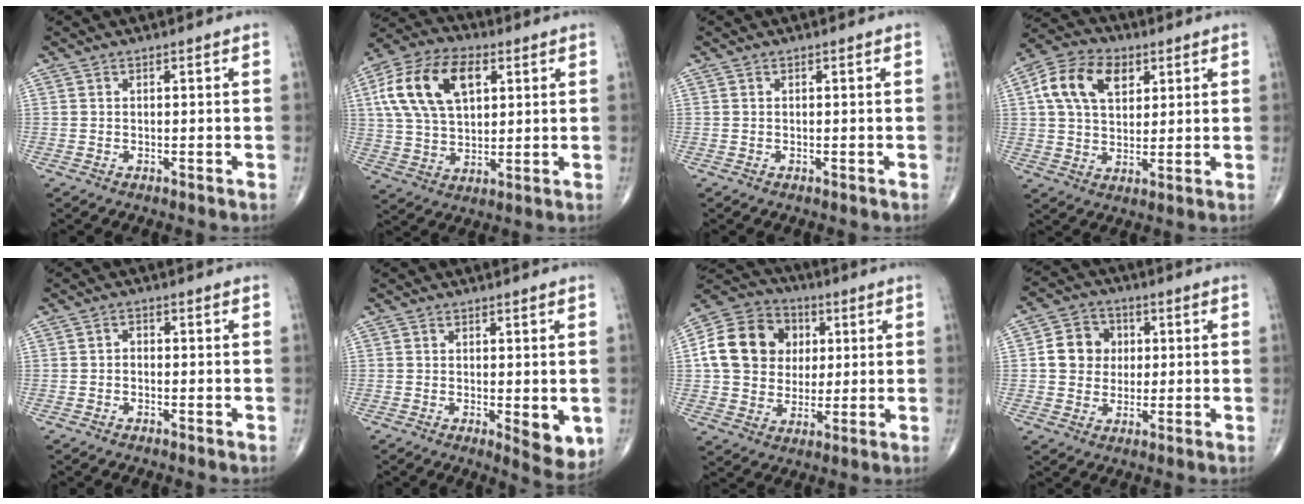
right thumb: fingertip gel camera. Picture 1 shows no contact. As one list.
[{"total": 17.2, "force": [5.5, 10.2, 12.8], "torque": [-0.228, 0.006, 0.097]}, {"total": 0.0}, {"total": 12.9, "force": [4.5, 8.5, 8.6], "torque": [-0.141, 0.005, 0.076]}, {"total": 1.2, "force": [-0.4, 0.9, 0.7], "torque": [-0.004, 0.005, -0.010]}, {"total": 5.9, "force": [-0.8, 2.2, 5.4], "torque": [-0.062, -0.016, -0.006]}, {"total": 16.2, "force": [2.9, 13.7, 8.3], "torque": [-0.129, 0.013, 0.048]}, {"total": 8.5, "force": [1.0, 7.5, 3.8], "torque": [-0.031, 0.005, 0.010]}]